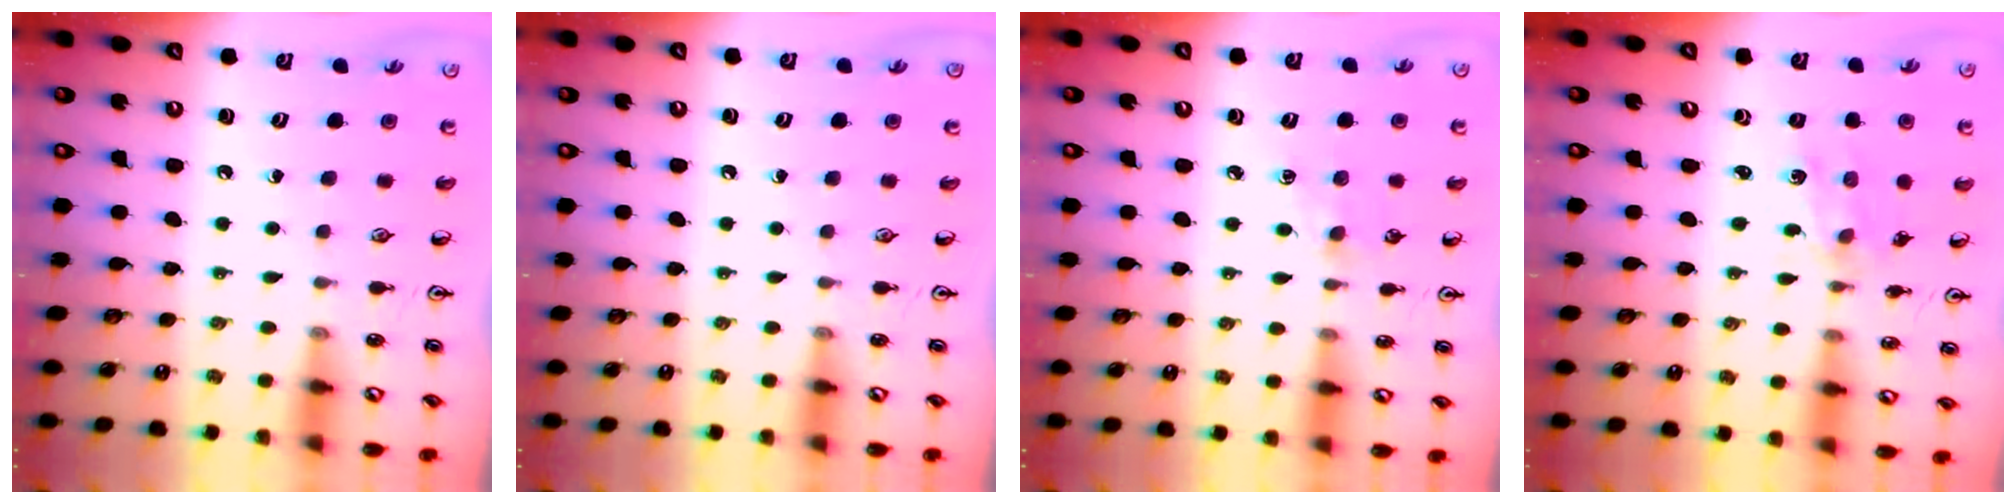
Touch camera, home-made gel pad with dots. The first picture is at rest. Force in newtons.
{"total": 0.0}
{"total": 6.3, "press": 6.2, "slide": 0.7}
{"total": 1.3, "press": 1.3, "slide": 0.3}